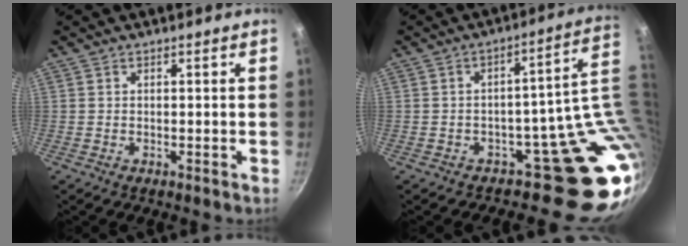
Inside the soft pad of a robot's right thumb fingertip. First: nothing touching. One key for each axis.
{"total": 10.8, "fx": 2.8, "fy": 7.1, "fz": 7.6, "tx": -0.031, "ty": -0.005, "tz": 0.044}